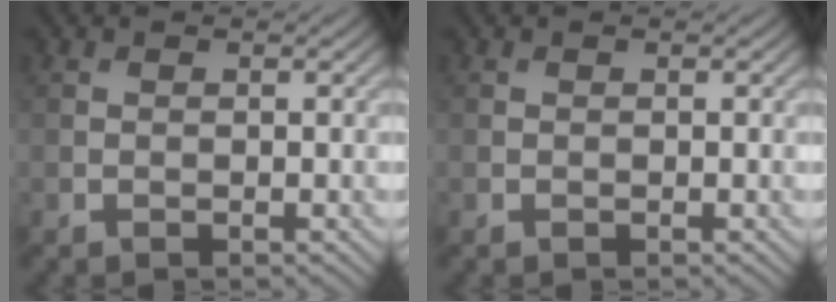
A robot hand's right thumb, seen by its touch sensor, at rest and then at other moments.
{"total": 0.0}